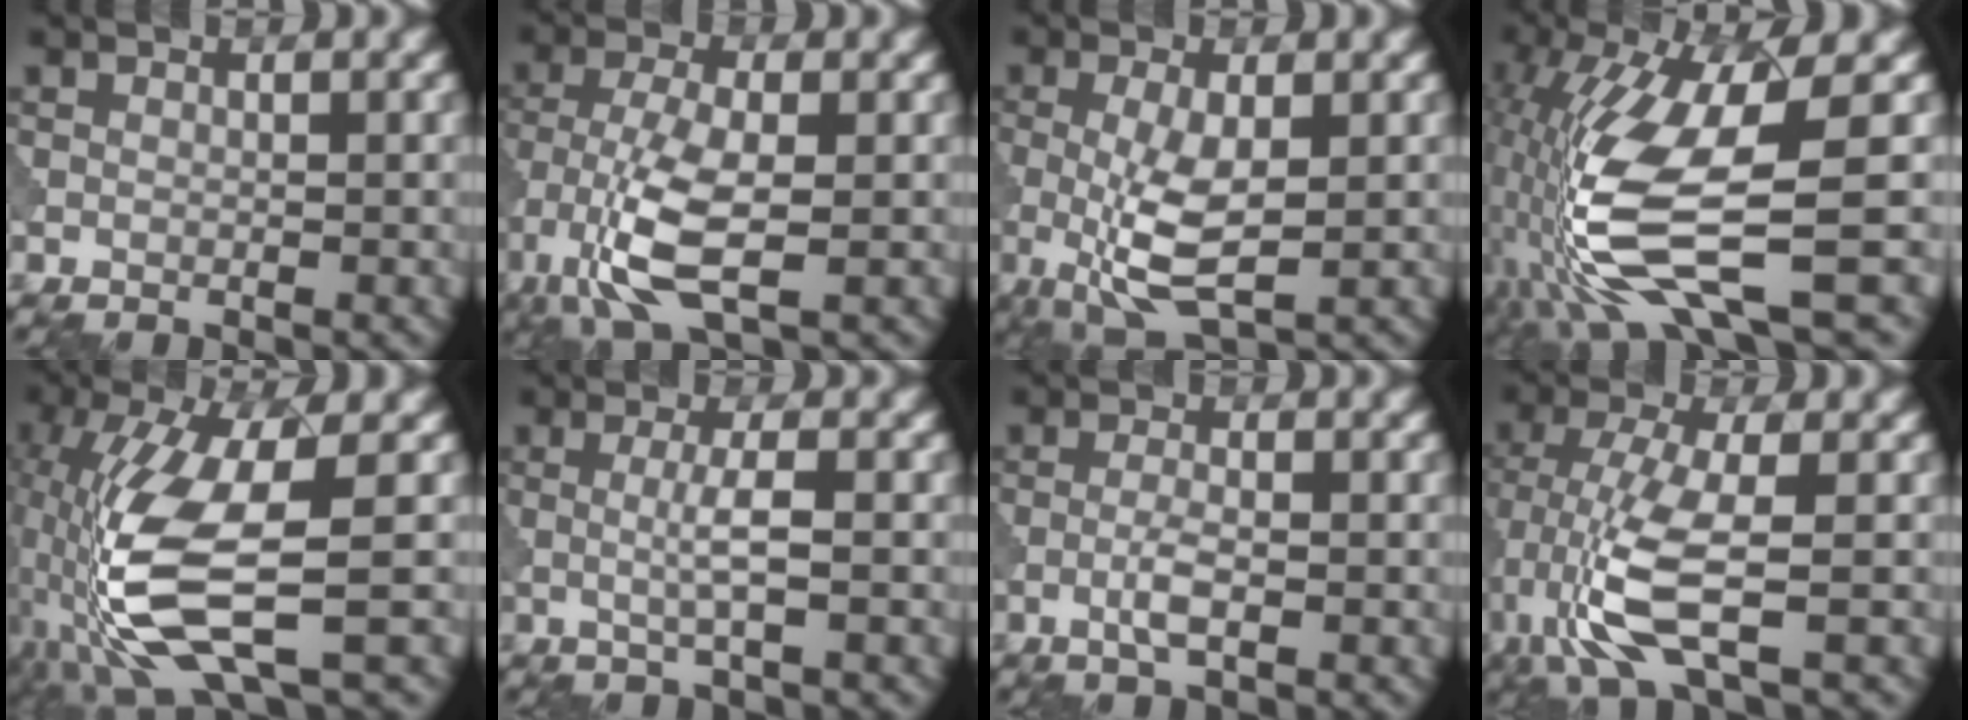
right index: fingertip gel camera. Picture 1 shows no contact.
{"total": 7.2, "force": [-2.8, 2.5, 6.1], "torque": [-0.139, -0.002, -0.062]}
{"total": 5.5, "force": [-0.5, 1.9, 5.2], "torque": [-0.114, -0.013, -0.007]}
{"total": 12.7, "force": [-2.2, 3.7, 12.0], "torque": [-0.251, -0.024, -0.031]}
{"total": 11.3, "force": [-2.7, 3.2, 10.5], "torque": [-0.230, -0.013, -0.047]}
{"total": 2.5, "force": [0.1, 0.3, 2.5], "torque": [-0.050, -0.001, -0.002]}
{"total": 2.0, "force": [-0.6, 0.5, 1.9], "torque": [-0.041, 0.002, -0.016]}
{"total": 7.3, "force": [-2.2, 1.9, 6.6], "torque": [-0.158, -0.008, -0.050]}